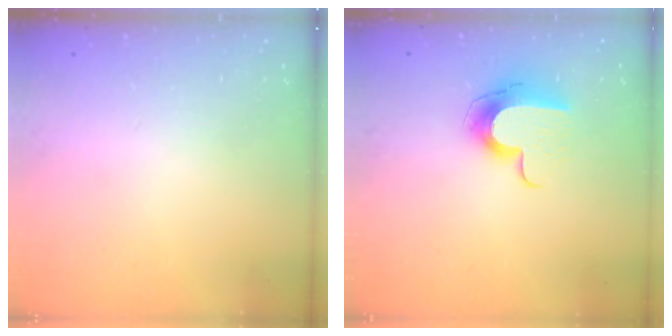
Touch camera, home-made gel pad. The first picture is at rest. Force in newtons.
{"total": 11.2, "press": 11.1, "slide": 0.7}